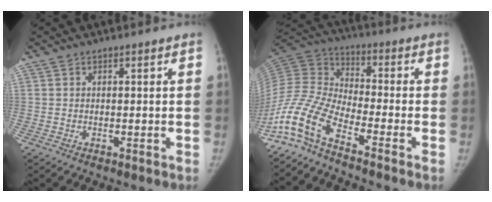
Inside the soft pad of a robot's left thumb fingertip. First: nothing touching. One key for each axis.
{"total": 13.1, "fx": -9.3, "fy": 3.5, "fz": 8.5, "tx": -0.194, "ty": 0.057, "tz": -0.197}